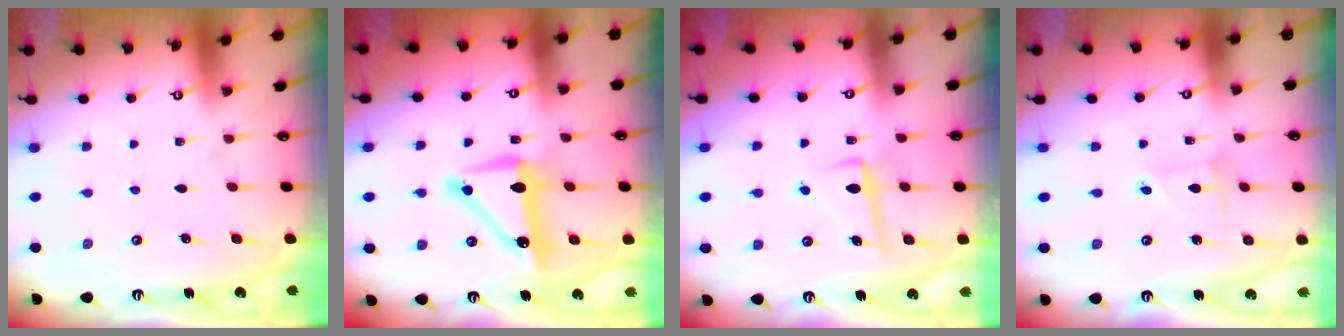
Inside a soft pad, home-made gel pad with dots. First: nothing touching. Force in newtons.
{"total": 10.7, "press": 10.7, "slide": 0.2}
{"total": 6.0, "press": 5.8, "slide": 1.2}
{"total": 2.2, "press": 2.2, "slide": 0.1}